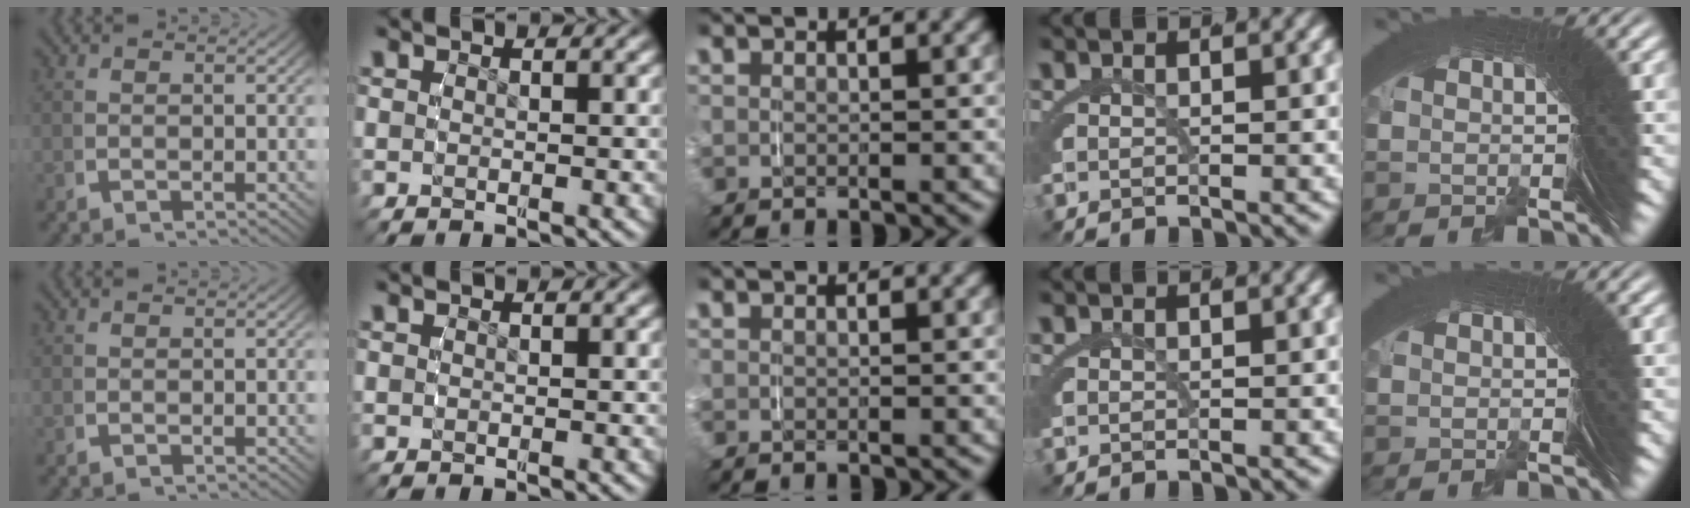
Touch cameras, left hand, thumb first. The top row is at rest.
{}